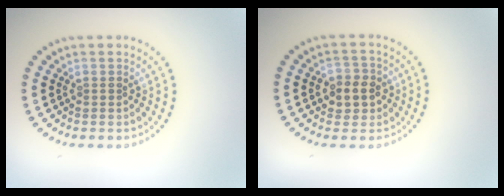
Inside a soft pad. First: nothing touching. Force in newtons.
{"total": 2.6, "press": 2.6, "slide": 0.7}